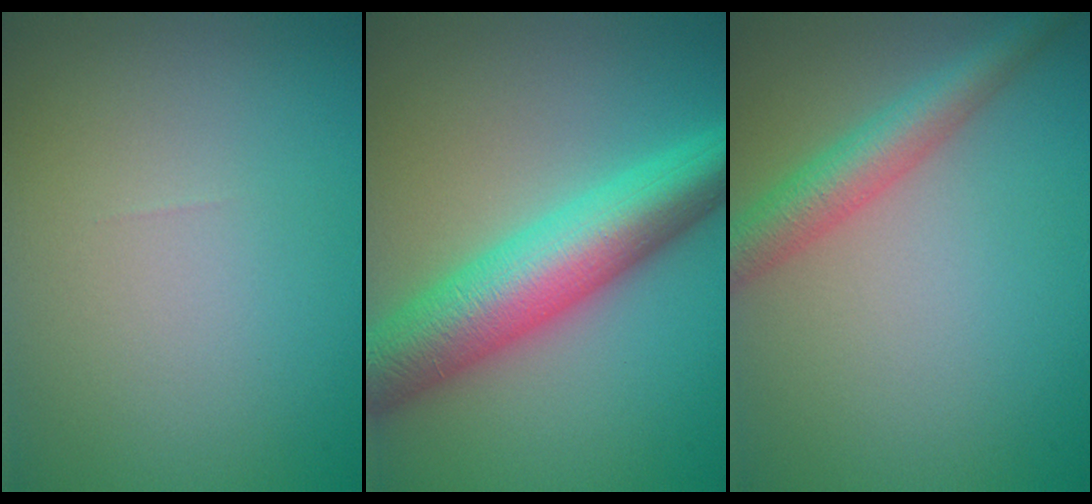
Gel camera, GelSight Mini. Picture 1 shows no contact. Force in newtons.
{"total": 9.1, "press": 9.1, "slide": 0.1}
{"total": 4.0, "press": 4.0, "slide": 0.0}